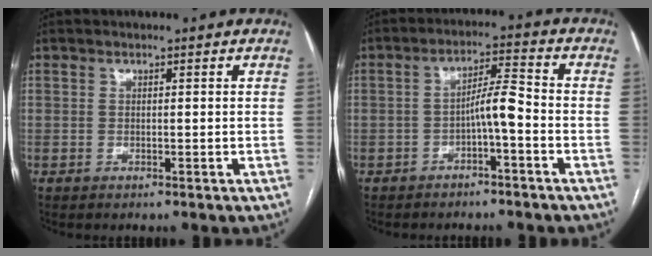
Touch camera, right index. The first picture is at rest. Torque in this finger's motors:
{"motor_torque": [0.76, -0.25, 0.37, 0.08]}